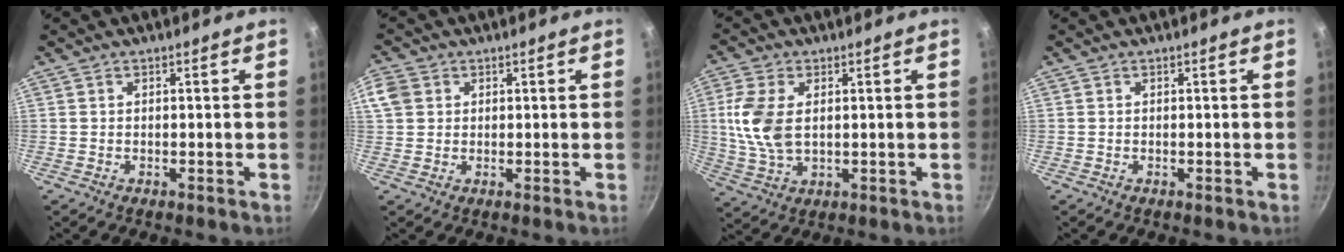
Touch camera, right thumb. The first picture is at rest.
{"total": 4.8, "force": [1.3, 4.1, 2.2], "torque": [-0.035, 0.003, 0.020]}
{"total": 9.9, "force": [1.4, 5.9, 7.9], "torque": [-0.166, -0.005, 0.030]}
{"total": 0.0}